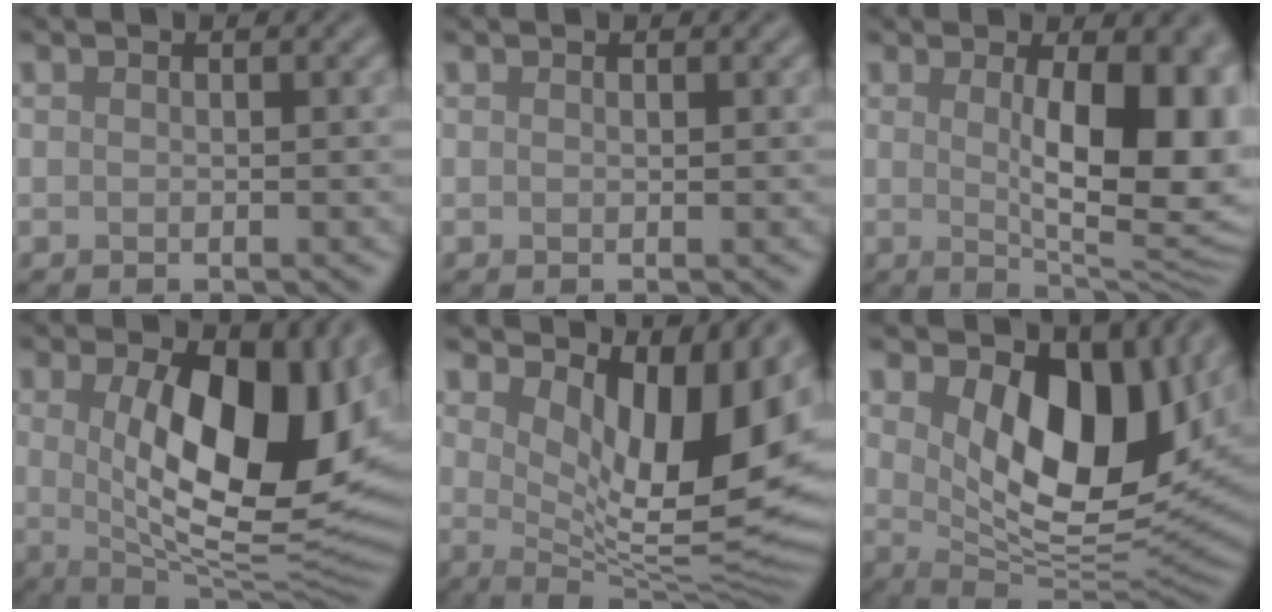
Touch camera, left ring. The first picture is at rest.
{"total": 0.0}
{"total": 11.8, "force": [1.1, 4.2, 11.0], "torque": [-0.120, -0.004, 0.021]}
{"total": 15.0, "force": [2.1, 6.8, 13.2], "torque": [-0.178, -0.010, 0.034]}
{"total": 12.1, "force": [4.2, 5.0, 10.2], "torque": [-0.146, -0.013, 0.074]}
{"total": 11.3, "force": [3.5, 5.9, 9.0], "torque": [-0.135, -0.022, 0.060]}